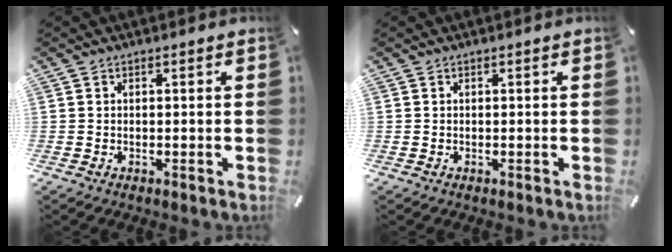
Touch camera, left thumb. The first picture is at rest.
{"total": 0.0}